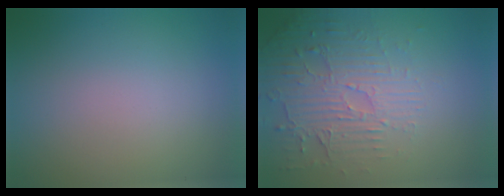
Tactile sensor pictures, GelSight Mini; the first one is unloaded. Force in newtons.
{"total": 4.6, "press": 3.6, "slide": 2.8}